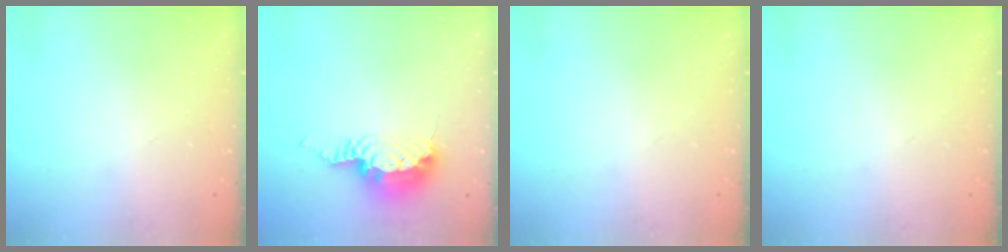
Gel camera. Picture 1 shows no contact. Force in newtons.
{"total": 9.1, "press": 9.0, "slide": 1.0}
{"total": 0.0}
{"total": 0.0}